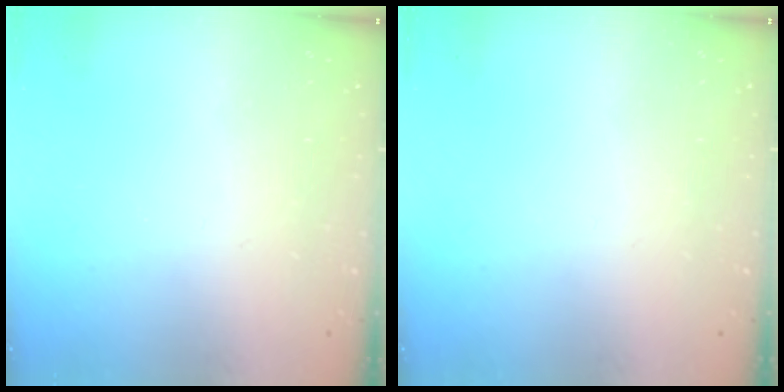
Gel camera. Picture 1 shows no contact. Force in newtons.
{"total": 0.0}